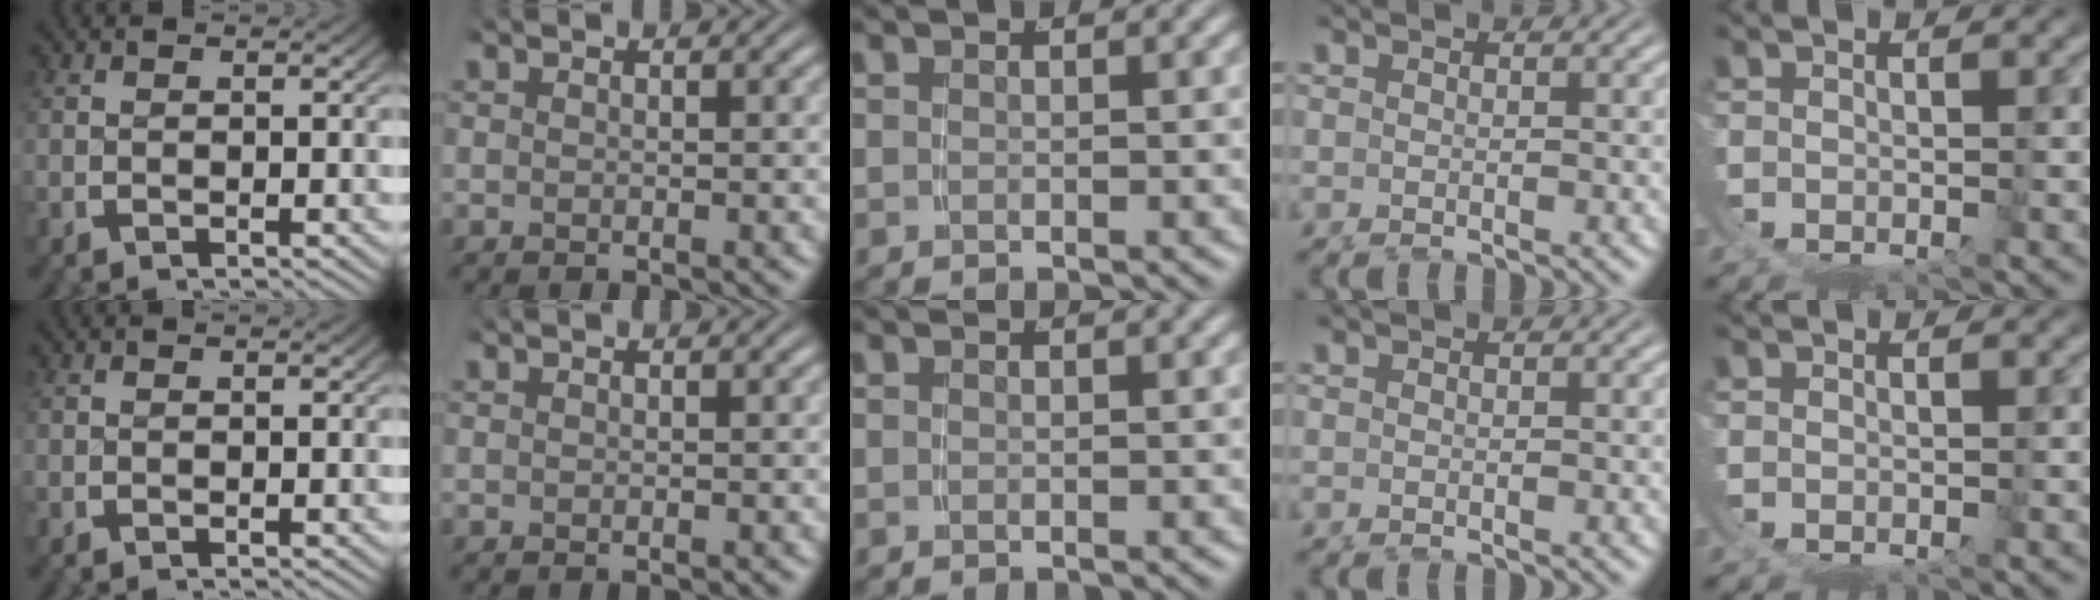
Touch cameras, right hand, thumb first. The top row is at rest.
{}